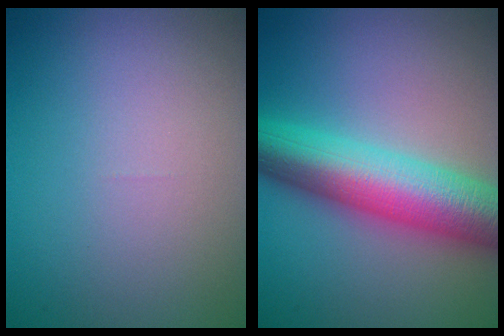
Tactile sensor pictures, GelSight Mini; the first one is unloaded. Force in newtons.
{"total": 10.1, "press": 10.1, "slide": 0.2}